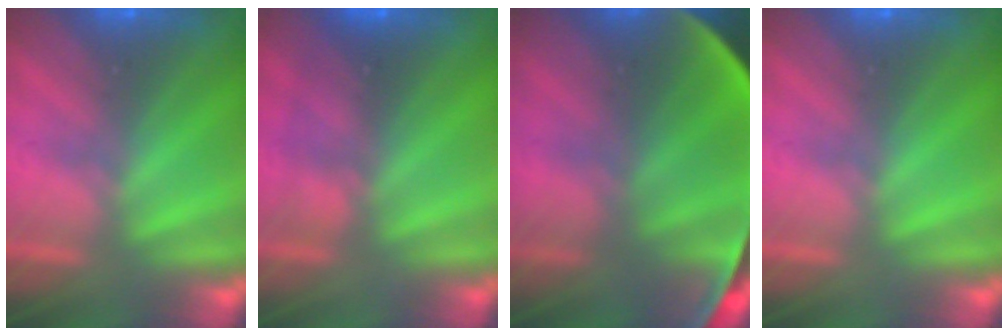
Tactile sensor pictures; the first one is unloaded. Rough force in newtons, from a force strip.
{"total": 2.7}
{"total": 9.1}
{"total": 0.0}